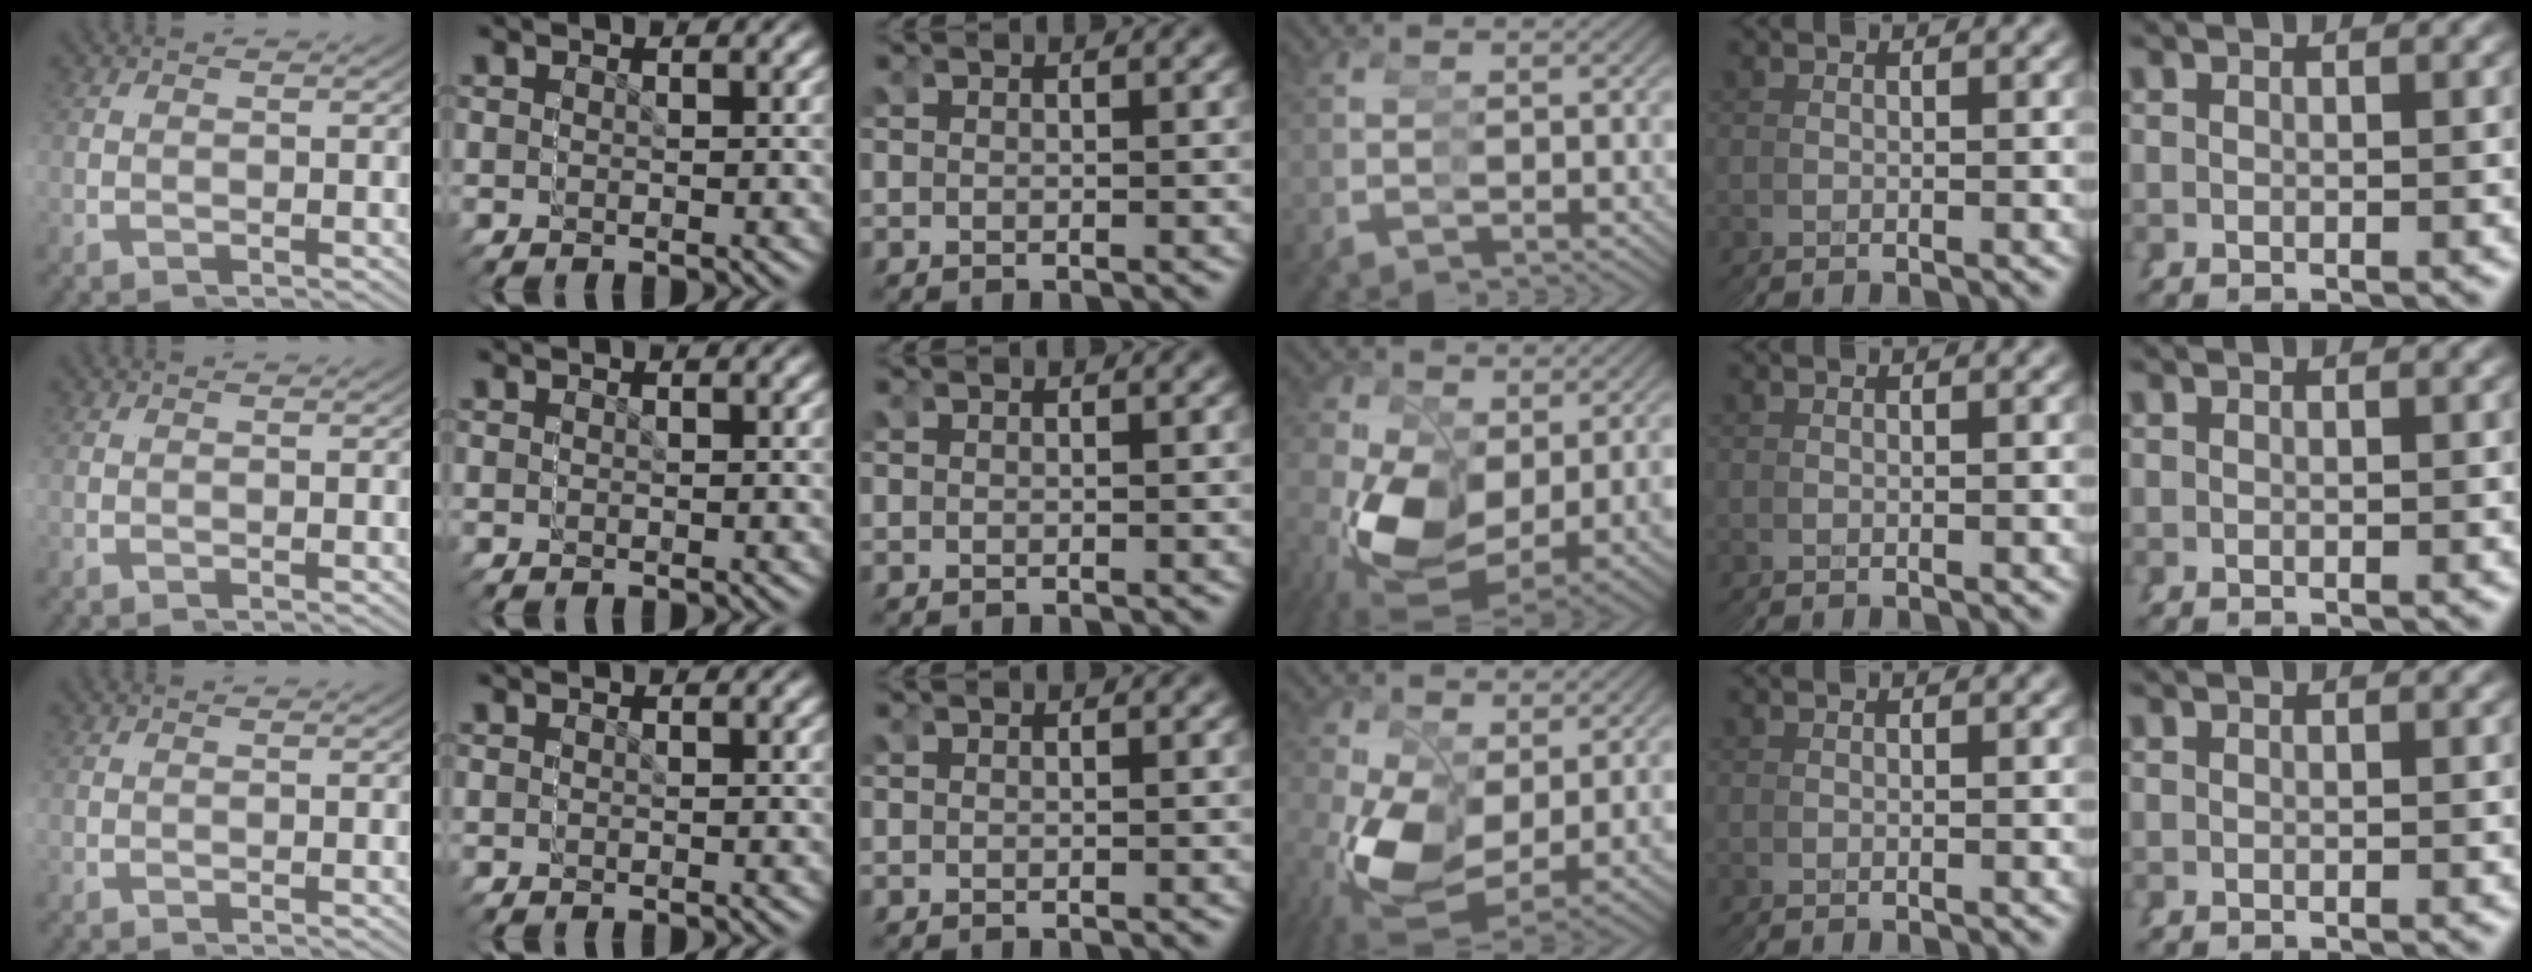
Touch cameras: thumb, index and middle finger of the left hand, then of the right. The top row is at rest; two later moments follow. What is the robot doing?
{"motion": "grasp_and_lifting", "object": "stress ball aka squeeze ball"}